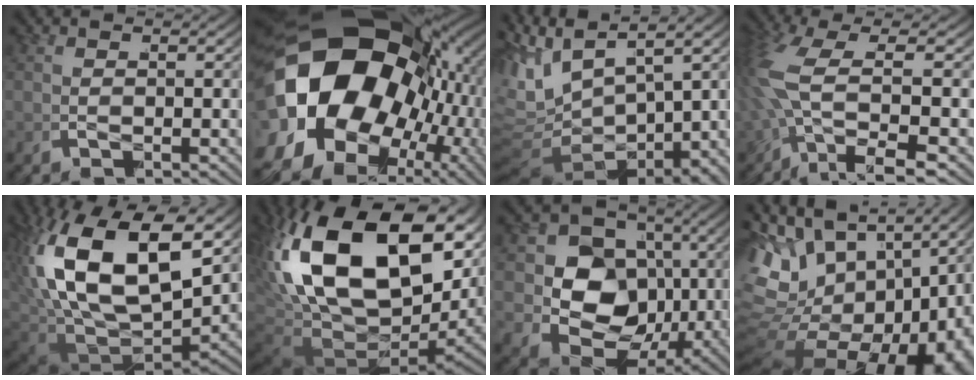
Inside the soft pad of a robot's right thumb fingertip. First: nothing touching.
{"total": 31.2, "force": [-0.9, 21.9, 22.2], "torque": [-0.381, -0.048, -0.007]}
{"total": 11.0, "force": [0.0, 7.5, 8.1], "torque": [-0.177, -0.022, 0.004]}
{"total": 6.8, "force": [-0.7, 3.2, 6.0], "torque": [-0.171, -0.015, 0.001]}
{"total": 14.6, "force": [1.3, 8.7, 11.6], "torque": [-0.263, -0.028, 0.035]}
{"total": 23.0, "force": [0.5, 13.6, 18.5], "torque": [-0.358, -0.040, 0.030]}
{"total": 17.9, "force": [0.9, 13.9, 11.1], "torque": [-0.232, -0.032, 0.014]}
{"total": 18.5, "force": [-3.2, 13.0, 12.9], "torque": [-0.261, -0.044, -0.036]}